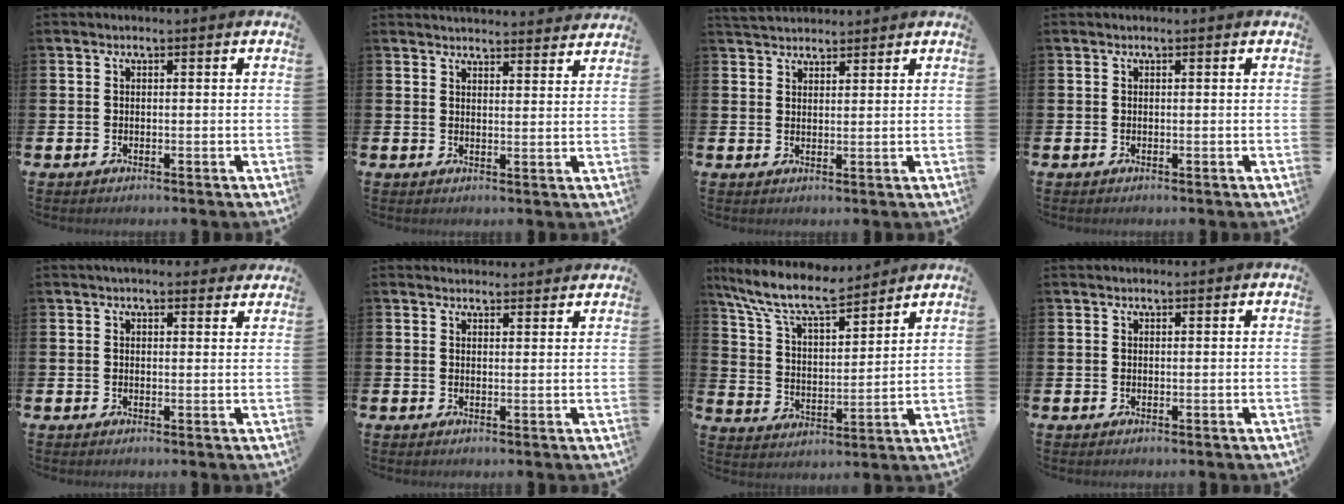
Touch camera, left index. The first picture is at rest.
{"total": 3.7, "force": [3.7, 0.3, 0.0], "torque": [-0.007, -0.020, 0.067]}
{"total": 3.2, "force": [3.2, 0.7, 0.1], "torque": [0.000, -0.014, 0.057]}
{"total": 0.0}
{"total": 2.6, "force": [2.4, 0.6, 0.6], "torque": [-0.006, -0.007, 0.042]}
{"total": 2.2, "force": [2.2, 0.4, -0.1], "torque": [0.007, -0.012, 0.038]}
{"total": 9.7, "force": [8.6, 2.0, 4.1], "torque": [-0.118, -0.044, 0.152]}
{"total": 0.5, "force": [0.5, 0.0, 0.1], "torque": [0.008, -0.003, 0.007]}